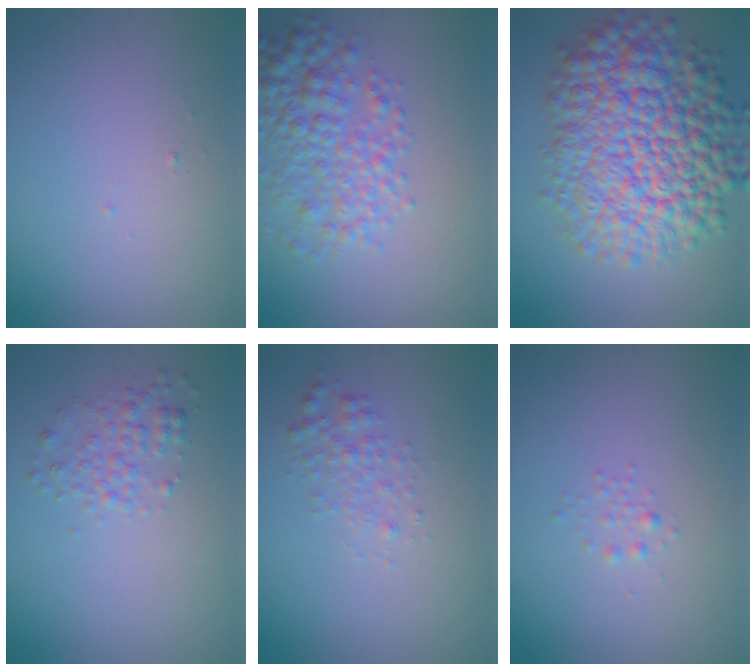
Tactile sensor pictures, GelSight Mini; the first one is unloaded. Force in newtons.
{"total": 5.0, "press": 5.0, "slide": 0.2}
{"total": 13.4, "press": 13.4, "slide": 0.5}
{"total": 2.0, "press": 2.0, "slide": 0.1}
{"total": 1.8, "press": 1.8, "slide": 0.0}
{"total": 0.8, "press": 0.8, "slide": 0.0}